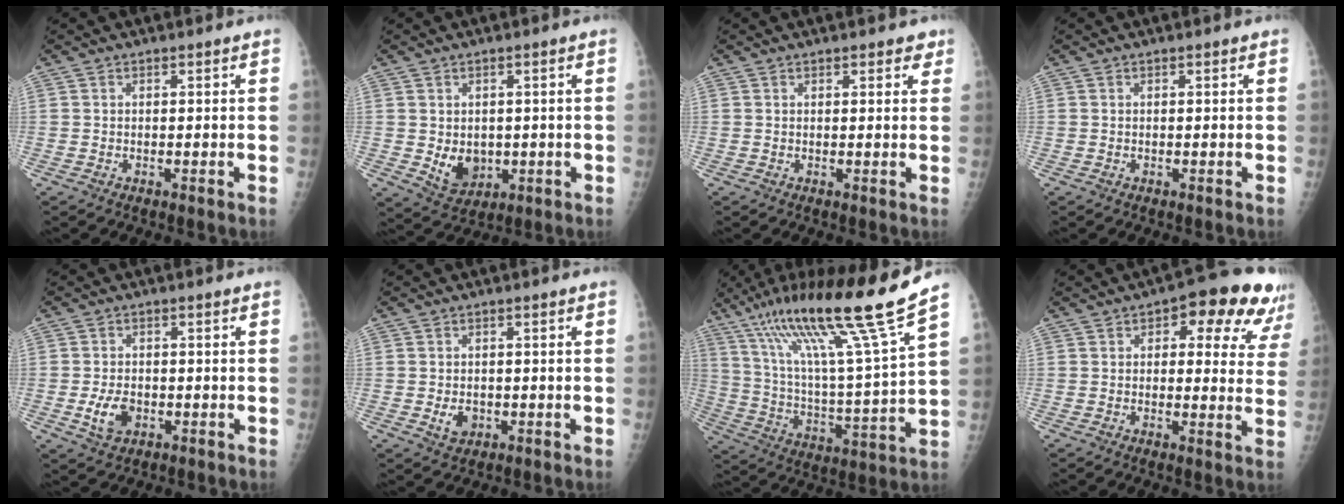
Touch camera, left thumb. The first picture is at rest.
{"total": 6.5, "force": [-0.6, 5.1, 4.1], "torque": [-0.042, -0.006, 0.008]}
{"total": 2.6, "force": [1.5, 1.1, 1.7], "torque": [-0.008, -0.003, 0.014]}
{"total": 0.0}
{"total": 5.1, "force": [-1.5, 3.3, 3.5], "torque": [-0.061, 0.006, -0.023]}
{"total": 3.5, "force": [-0.9, 2.5, 2.2], "torque": [-0.027, 0.005, -0.008]}
{"total": 22.6, "force": [15.9, -0.4, 16.1], "torque": [-0.256, -0.071, 0.279]}
{"total": 14.8, "force": [7.9, 7.0, 10.3], "torque": [-0.076, -0.014, 0.082]}